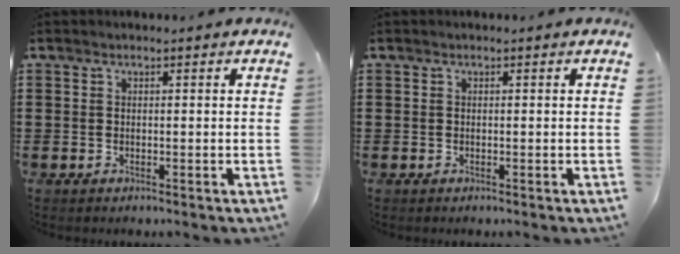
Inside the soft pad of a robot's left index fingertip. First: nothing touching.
{"total": 0.0}